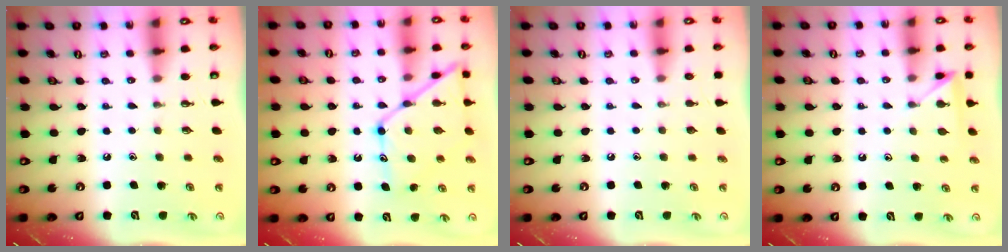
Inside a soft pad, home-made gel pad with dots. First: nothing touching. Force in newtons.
{"total": 15.4, "press": 15.3, "slide": 1.3}
{"total": 0.0}
{"total": 5.4, "press": 5.3, "slide": 0.5}